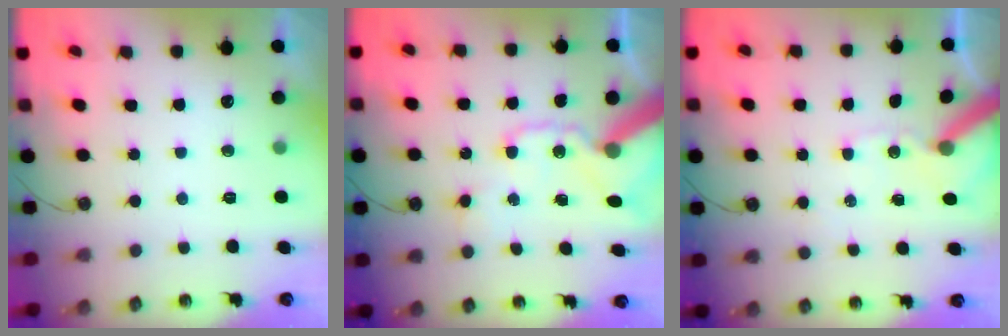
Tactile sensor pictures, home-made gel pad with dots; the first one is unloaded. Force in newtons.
{"total": 17.7, "press": 17.5, "slide": 2.6}
{"total": 10.6, "press": 10.4, "slide": 1.7}